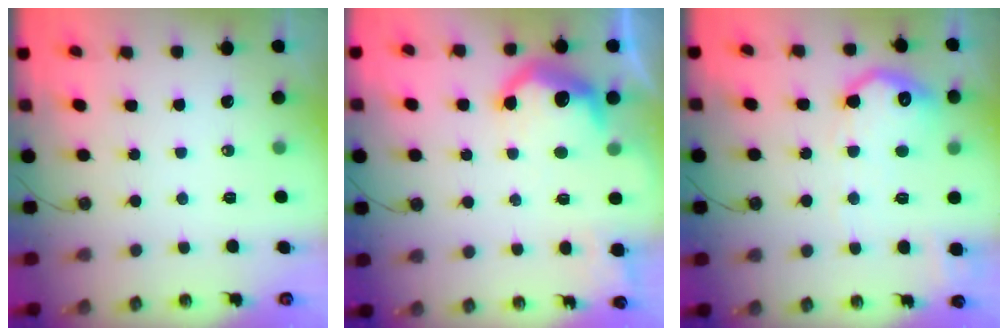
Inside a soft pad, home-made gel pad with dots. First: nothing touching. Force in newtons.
{"total": 12.3, "press": 12.3, "slide": 0.8}
{"total": 14.4, "press": 14.4, "slide": 0.7}